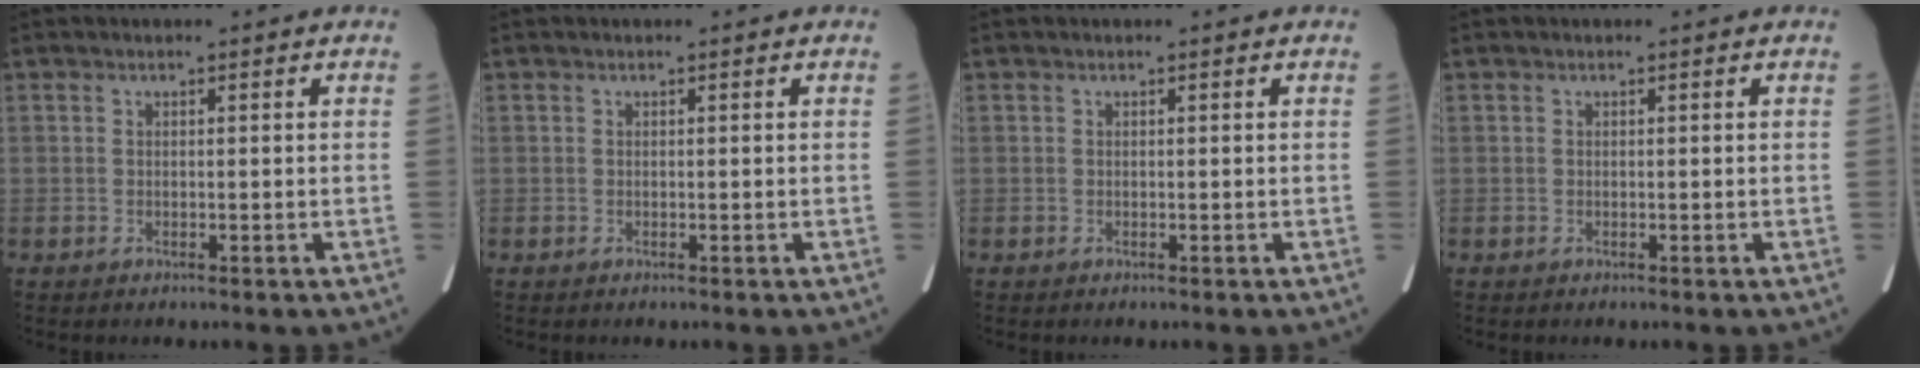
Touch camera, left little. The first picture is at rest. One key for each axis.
{"total": 0.0}
{"total": 0.0}
{"total": 0.0}